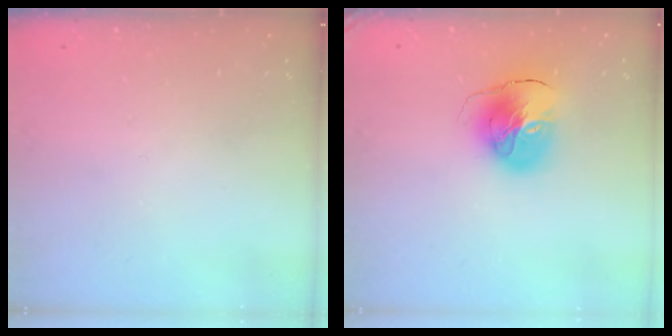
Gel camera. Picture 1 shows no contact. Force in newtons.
{"total": 12.3, "press": 12.2, "slide": 1.6}